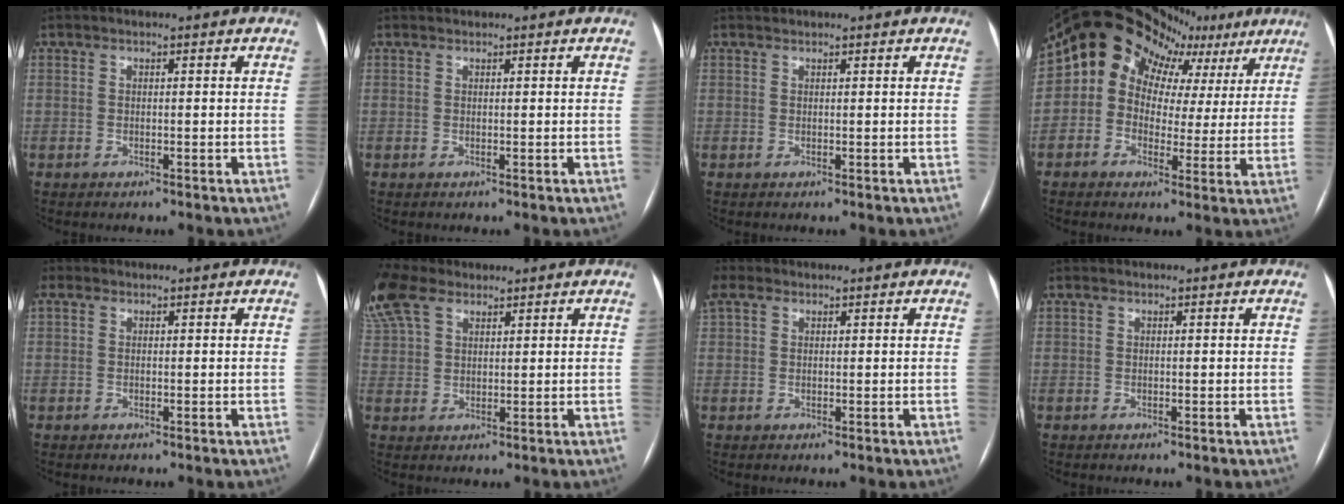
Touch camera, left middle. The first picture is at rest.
{"total": 0.7, "force": [0.7, 0.0, -0.2], "torque": [-0.007, 0.013, 0.018]}
{"total": 0.7, "force": [0.7, 0.0, 0.0], "torque": [-0.006, 0.013, 0.017]}
{"total": 17.2, "force": [10.0, 12.3, 6.9], "torque": [-0.116, 0.069, 0.121]}
{"total": 1.2, "force": [0.5, 0.9, 0.6], "torque": [-0.023, 0.017, 0.011]}
{"total": 10.0, "force": [6.9, 5.2, 5.2], "torque": [-0.132, 0.036, 0.142]}
{"total": 3.4, "force": [1.9, 2.3, 1.8], "torque": [-0.050, 0.031, 0.043]}
{"total": 0.6, "force": [0.3, 0.3, 0.3], "torque": [-0.008, 0.014, 0.007]}